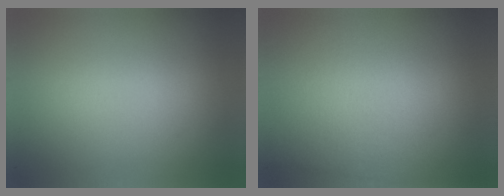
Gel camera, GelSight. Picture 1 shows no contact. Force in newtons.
{"total": 2.4}